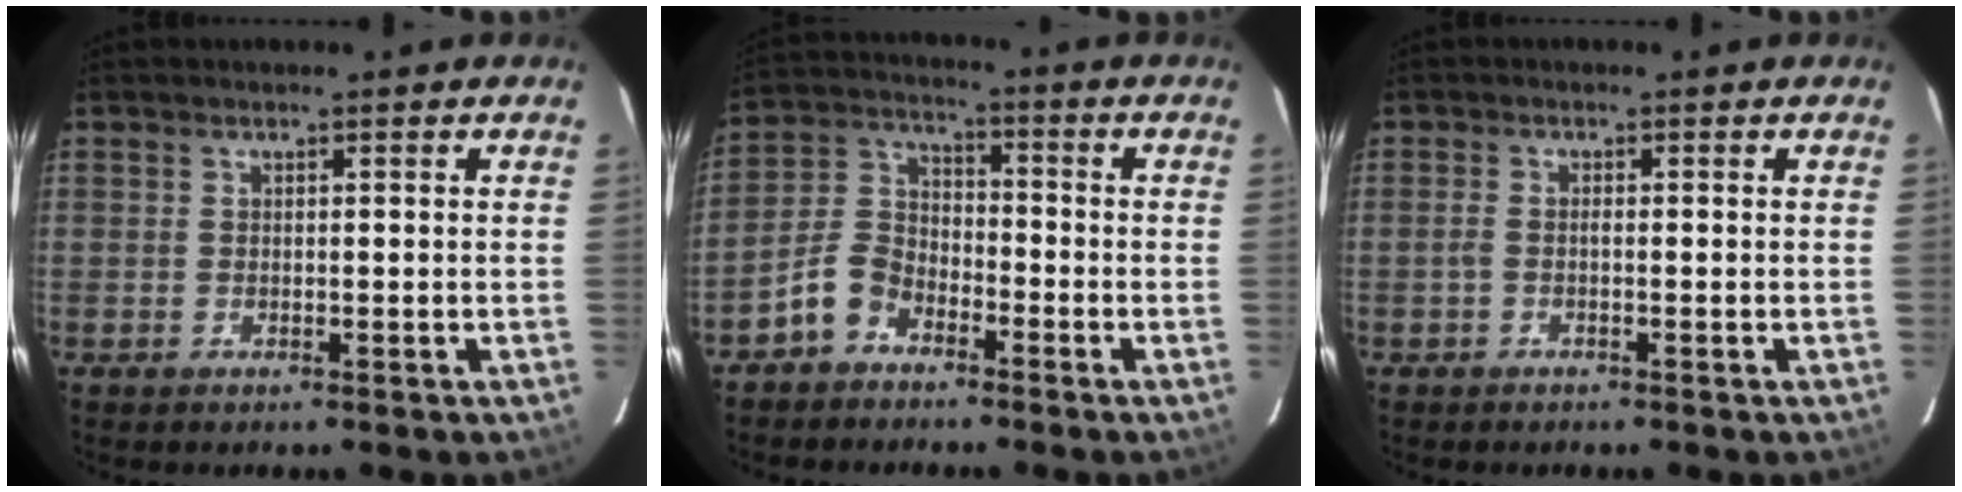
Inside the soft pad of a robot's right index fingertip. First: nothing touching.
{"total": 7.4, "force": [-5.0, 4.1, 3.6], "torque": [-0.083, 0.023, -0.104]}
{"total": 1.1, "force": [-0.5, 0.2, 1.0], "torque": [-0.021, 0.002, -0.012]}